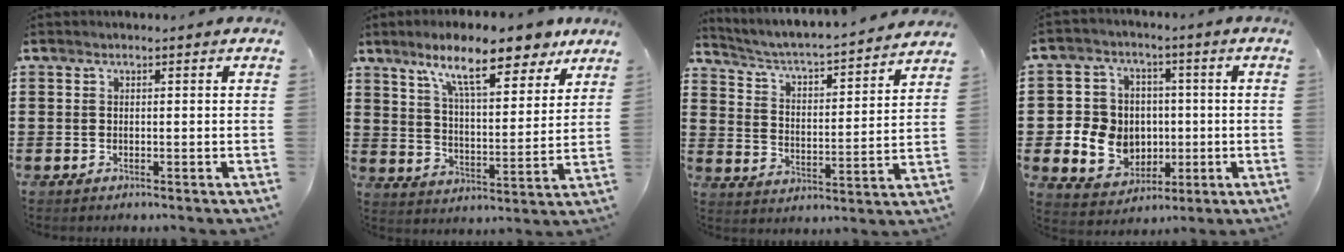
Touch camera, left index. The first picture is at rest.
{"total": 12.2, "force": [9.0, 2.5, 7.8], "torque": [-0.149, -0.029, 0.153]}
{"total": 3.4, "force": [3.2, 0.0, 1.2], "torque": [-0.043, -0.036, 0.042]}
{"total": 7.9, "force": [-0.6, 7.6, 1.9], "torque": [-0.061, 0.017, -0.004]}